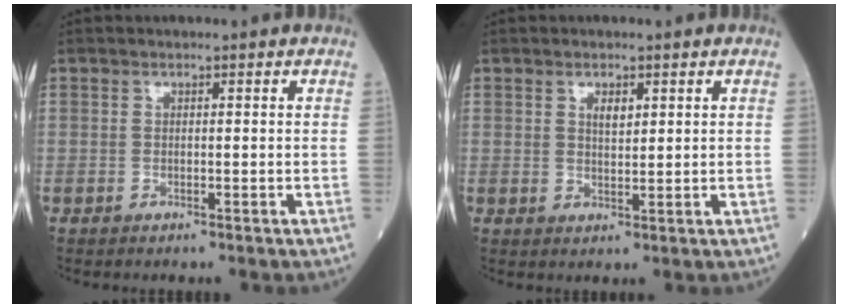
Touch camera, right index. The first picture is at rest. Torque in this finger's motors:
{"motor_torque": [0.13, -0.02, 0.07, 0.04]}